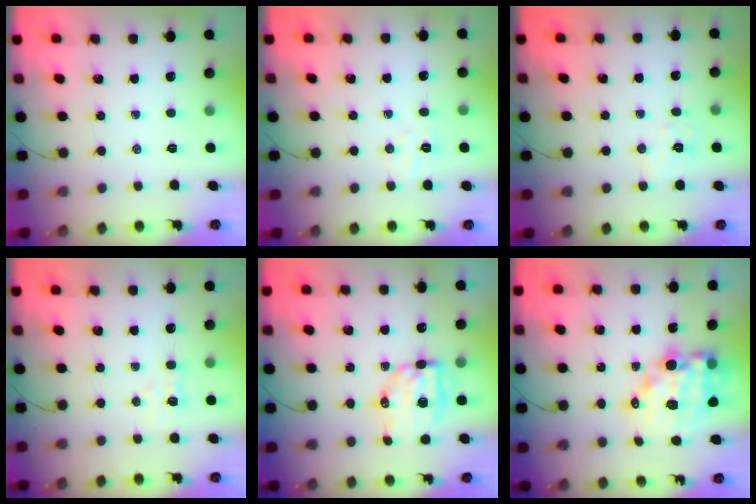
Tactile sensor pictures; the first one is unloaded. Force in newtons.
{"total": 5.0, "press": 4.9, "slide": 1.0}
{"total": 5.4, "press": 5.3, "slide": 1.0}
{"total": 3.7, "press": 3.5, "slide": 1.2}
{"total": 9.6, "press": 9.4, "slide": 1.8}
{"total": 12.6, "press": 12.2, "slide": 3.2}